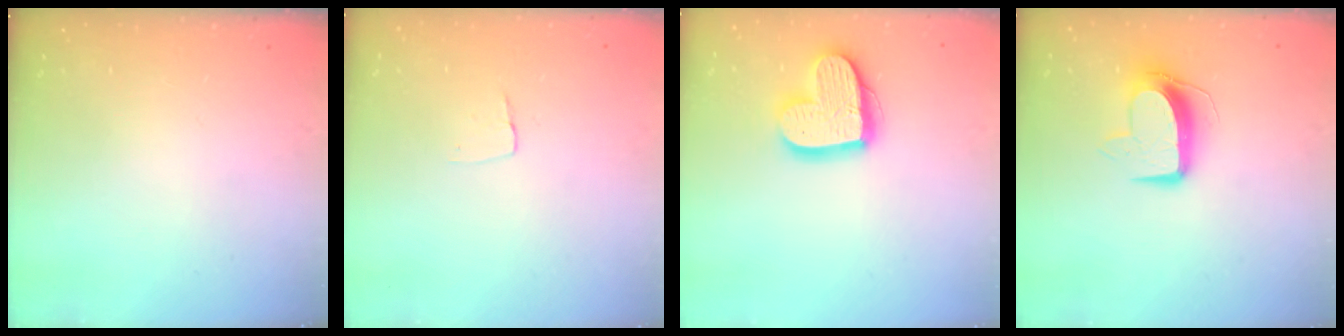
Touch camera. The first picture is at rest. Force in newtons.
{"total": 3.4, "press": 3.4, "slide": 0.2}
{"total": 16.1, "press": 16.1, "slide": 1.3}
{"total": 10.5, "press": 10.5, "slide": 0.3}